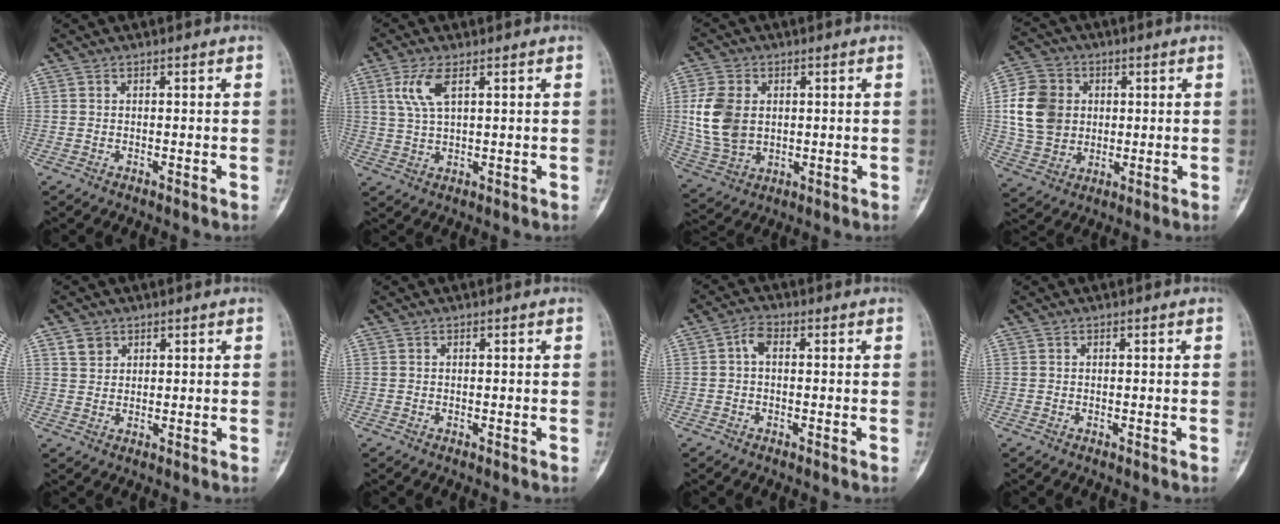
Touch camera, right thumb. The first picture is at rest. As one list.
[{"total": 5.8, "force": [2.4, 2.2, 4.8], "torque": [-0.111, -0.003, 0.055]}, {"total": 11.2, "force": [1.4, 8.1, 7.7], "torque": [-0.150, -0.004, 0.037]}, {"total": 12.6, "force": [1.5, 10.6, 6.7], "torque": [-0.109, 0.006, 0.031]}, {"total": 3.0, "force": [1.7, 2.3, 0.9], "torque": [-0.004, -0.007, 0.034]}, {"total": 0.0}, {"total": 2.9, "force": [0.1, 1.7, 2.3], "torque": [-0.035, 0.009, -0.004]}, {"total": 0.0}]